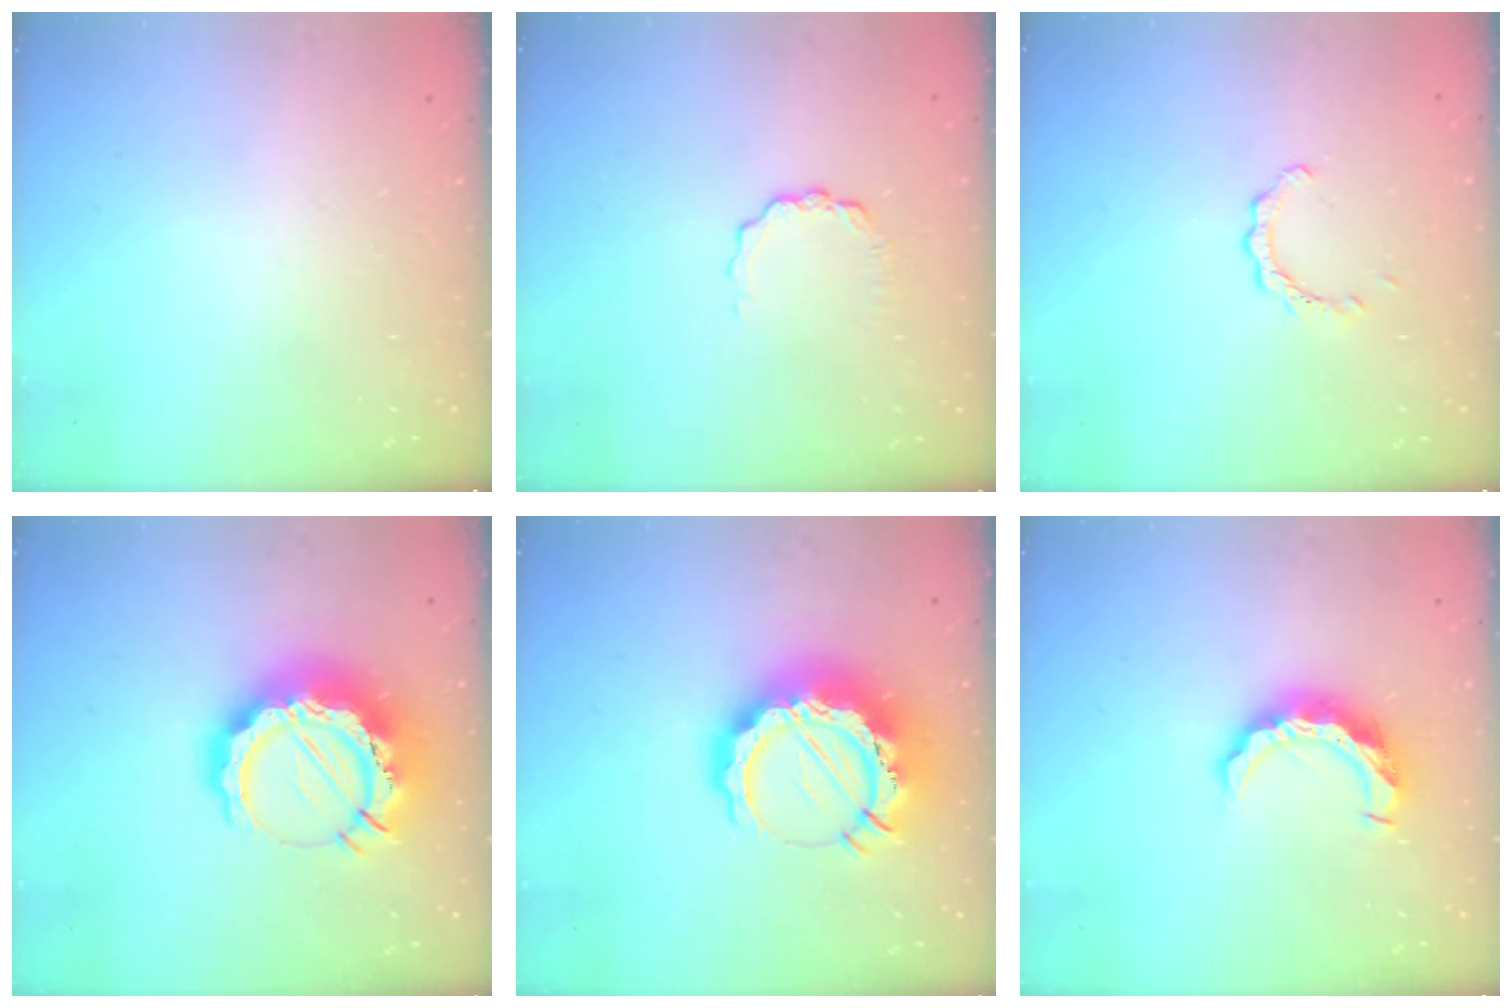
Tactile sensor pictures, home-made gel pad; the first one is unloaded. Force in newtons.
{"total": 3.8, "press": 3.7, "slide": 0.4}
{"total": 2.2, "press": 2.2, "slide": 0.2}
{"total": 17.9, "press": 17.8, "slide": 2.2}
{"total": 17.9, "press": 17.8, "slide": 2.2}
{"total": 9.5, "press": 9.5, "slide": 0.5}